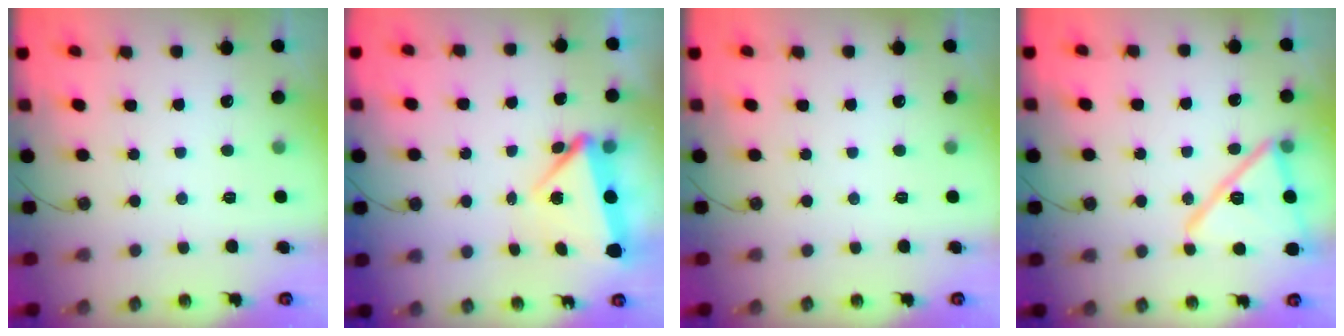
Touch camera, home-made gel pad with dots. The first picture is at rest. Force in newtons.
{"total": 6.5, "press": 6.5, "slide": 0.5}
{"total": 0.0}
{"total": 17.7, "press": 17.7, "slide": 0.7}